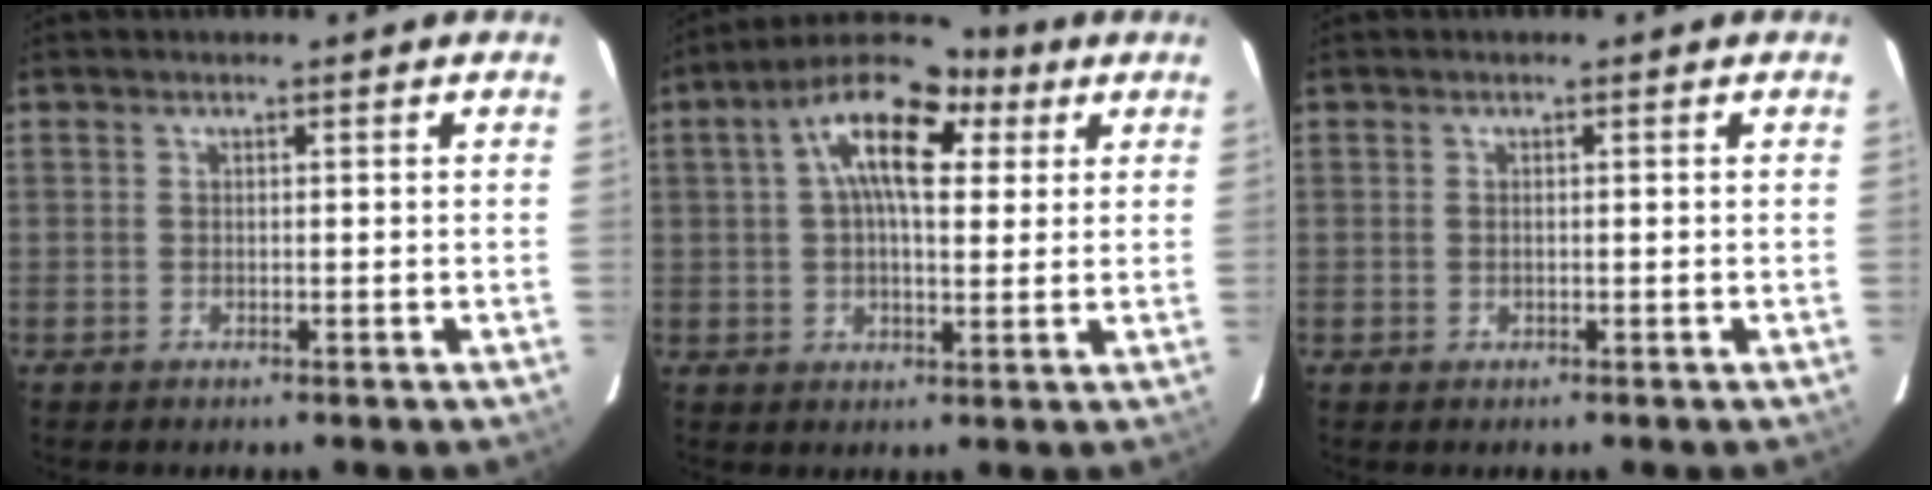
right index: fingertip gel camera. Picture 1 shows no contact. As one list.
[{"total": 14.5, "force": [5.3, 6.7, 11.7], "torque": [-0.204, 0.034, 0.074]}, {"total": 0.6, "force": [-0.1, 0.4, 0.3], "torque": [-0.006, 0.001, -0.002]}]